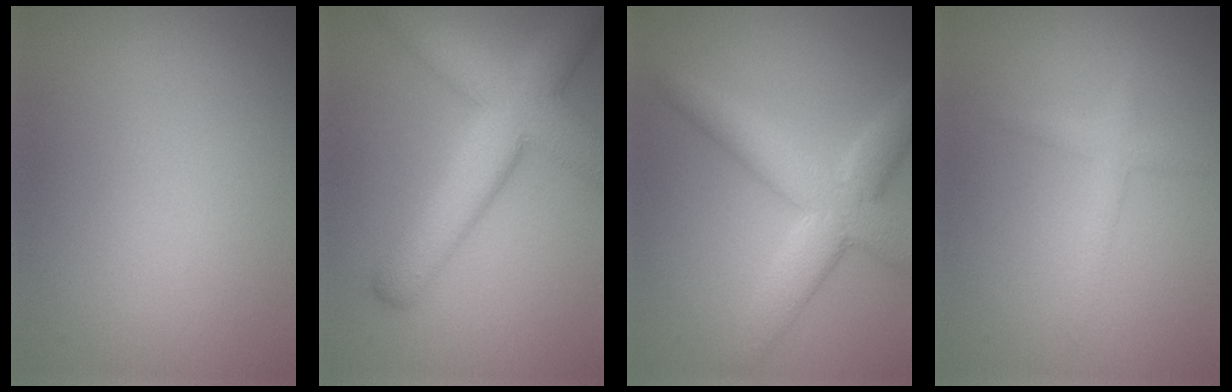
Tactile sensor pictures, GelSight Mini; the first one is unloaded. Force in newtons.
{"total": 7.8, "press": 7.8, "slide": 0.3}
{"total": 6.0, "press": 6.0, "slide": 0.5}
{"total": 1.7, "press": 1.7, "slide": 0.1}